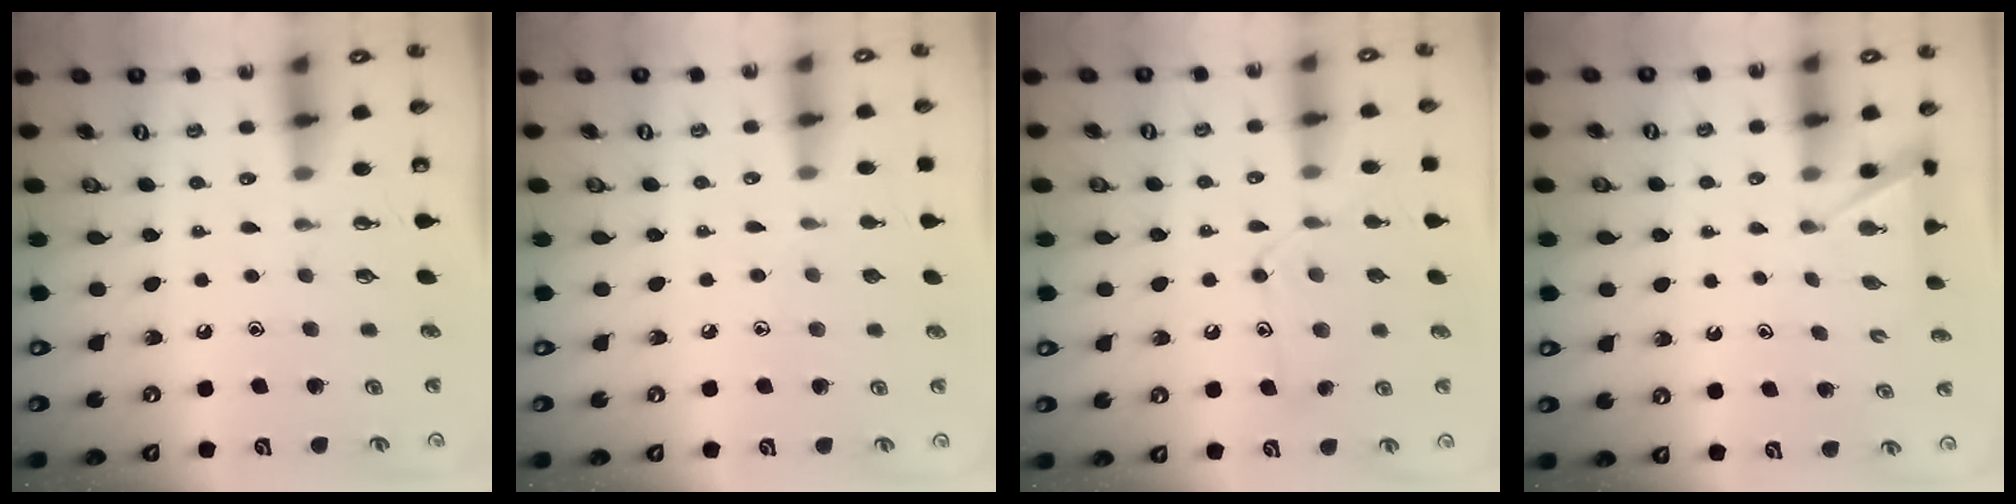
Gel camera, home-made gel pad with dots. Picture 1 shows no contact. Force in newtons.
{"total": 4.7, "press": 4.7, "slide": 0.5}
{"total": 12.9, "press": 12.9, "slide": 0.8}
{"total": 2.0, "press": 2.0, "slide": 0.3}